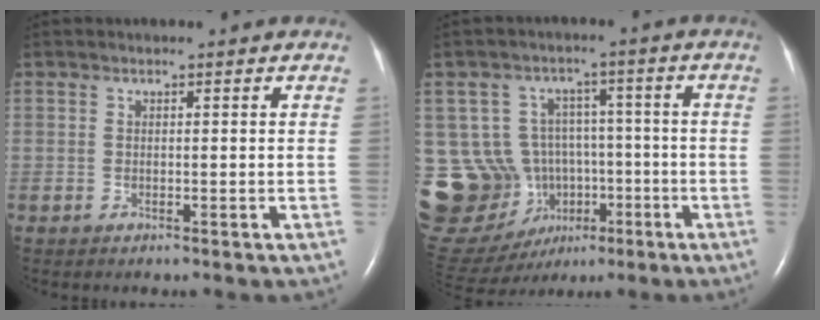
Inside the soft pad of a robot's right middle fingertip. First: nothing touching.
{"total": 20.7, "force": [-4.9, 18.0, 9.0], "torque": [-0.225, 0.063, -0.054]}